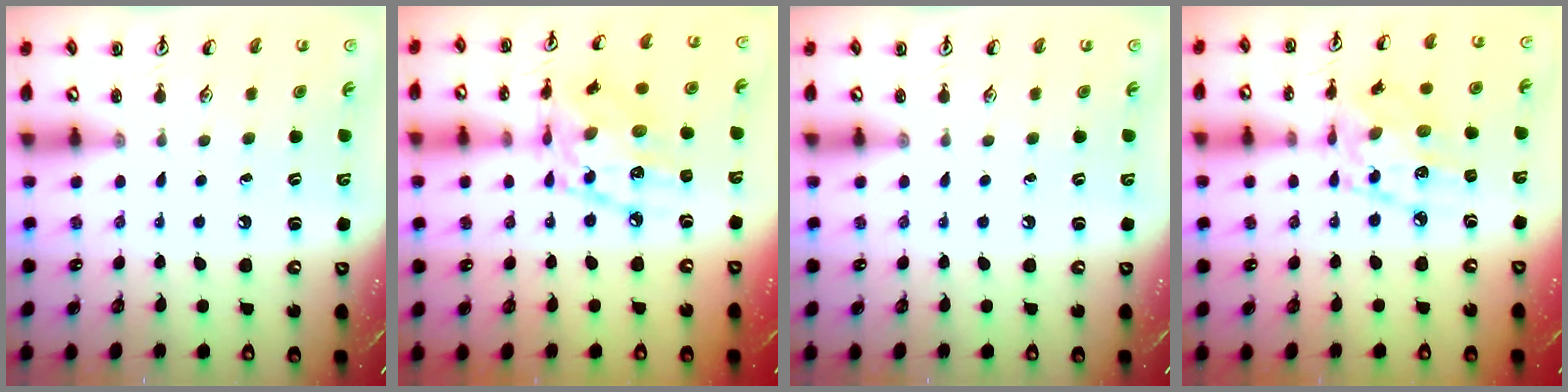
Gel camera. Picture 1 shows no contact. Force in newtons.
{"total": 14.9, "press": 14.9, "slide": 0.9}
{"total": 0.0}
{"total": 12.9, "press": 12.8, "slide": 0.8}